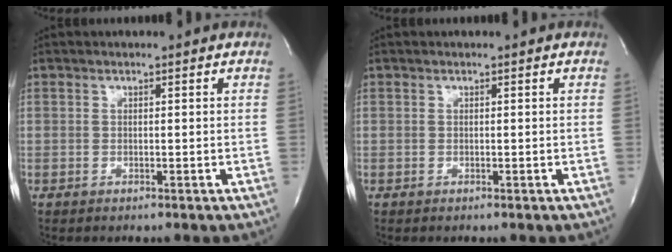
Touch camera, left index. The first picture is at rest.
{"total": 0.0}